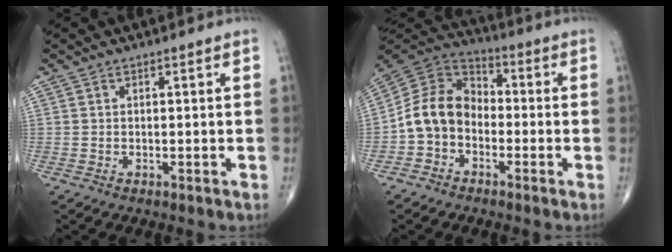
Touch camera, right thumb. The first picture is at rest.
{"total": 11.0, "force": [-2.7, 8.6, 6.4], "torque": [-0.105, 0.044, -0.065]}